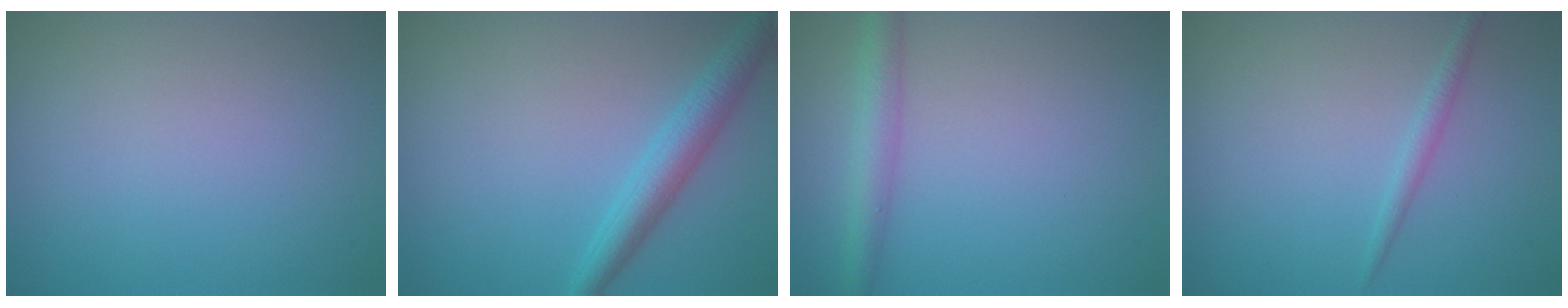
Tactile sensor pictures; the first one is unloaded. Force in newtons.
{"total": 3.4, "press": 3.4, "slide": 0.1}
{"total": 2.9, "press": 2.9, "slide": 0.1}
{"total": 1.1, "press": 1.1, "slide": 0.0}